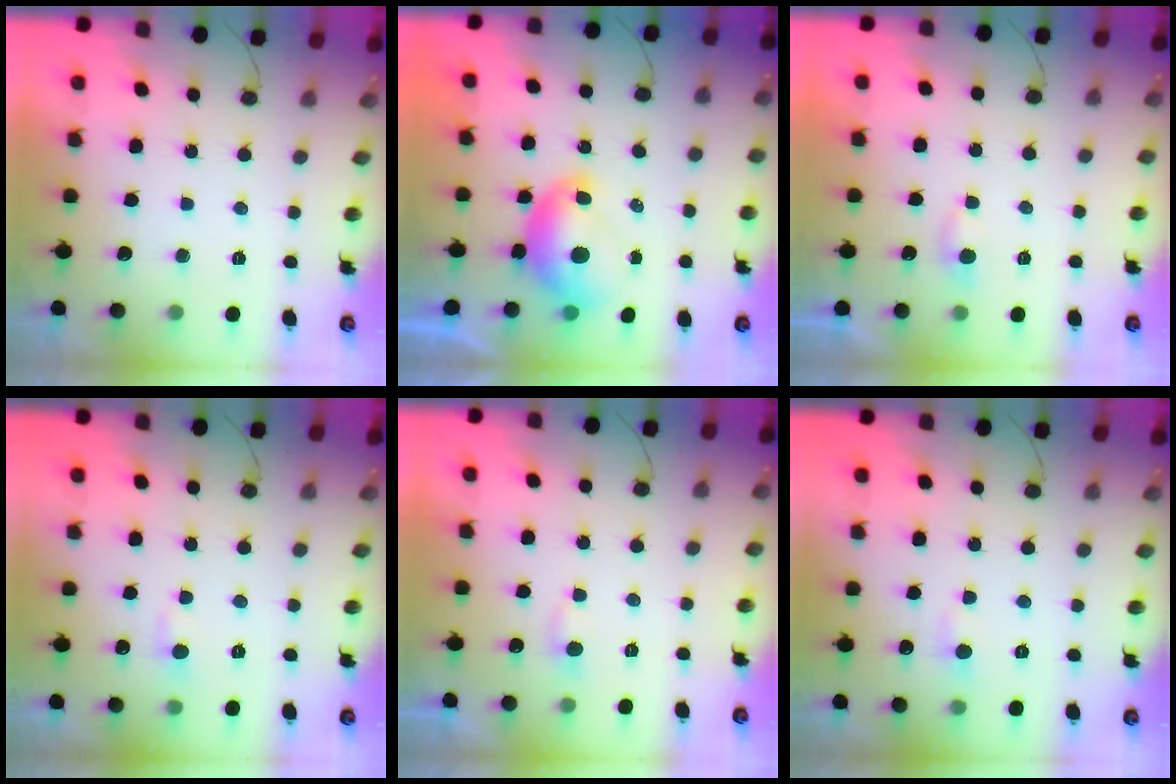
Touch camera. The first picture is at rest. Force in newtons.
{"total": 8.5, "press": 8.4, "slide": 1.0}
{"total": 2.4, "press": 2.4, "slide": 0.3}
{"total": 4.3, "press": 4.2, "slide": 0.6}
{"total": 3.0, "press": 3.0, "slide": 0.3}
{"total": 5.3, "press": 5.3, "slide": 0.7}